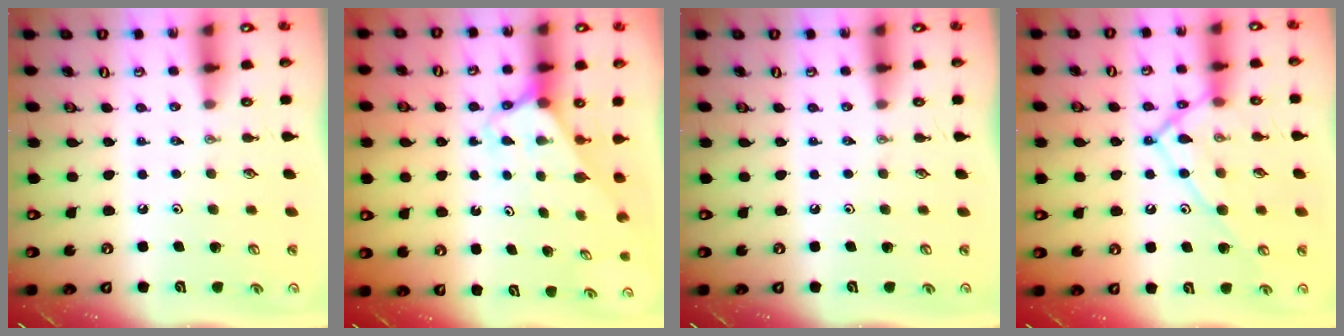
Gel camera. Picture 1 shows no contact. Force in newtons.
{"total": 2.6, "press": 2.6, "slide": 0.2}
{"total": 0.0}
{"total": 13.5, "press": 13.4, "slide": 1.0}